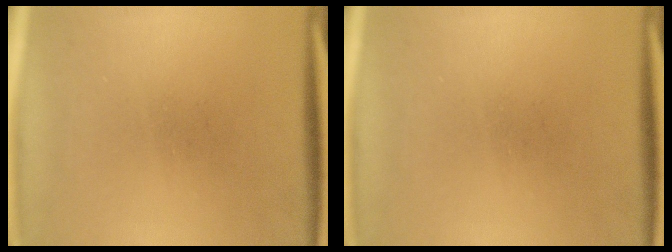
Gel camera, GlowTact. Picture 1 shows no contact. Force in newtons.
{"total": 0.0}